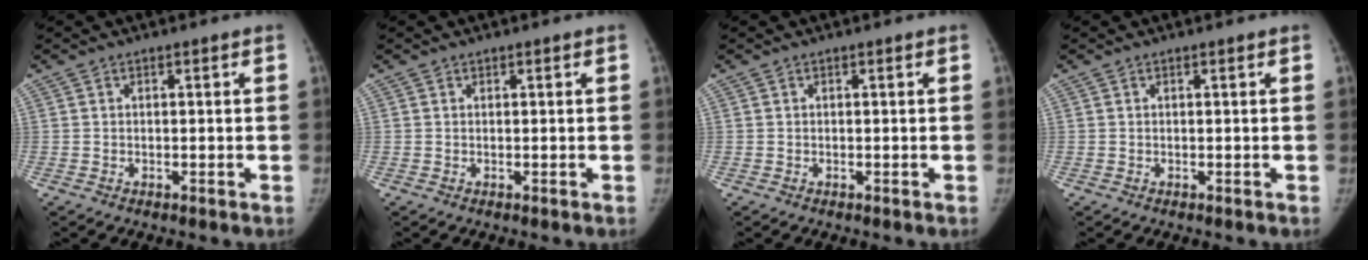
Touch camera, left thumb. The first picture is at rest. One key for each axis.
{"total": 0.0}
{"total": 0.0}
{"total": 0.0}